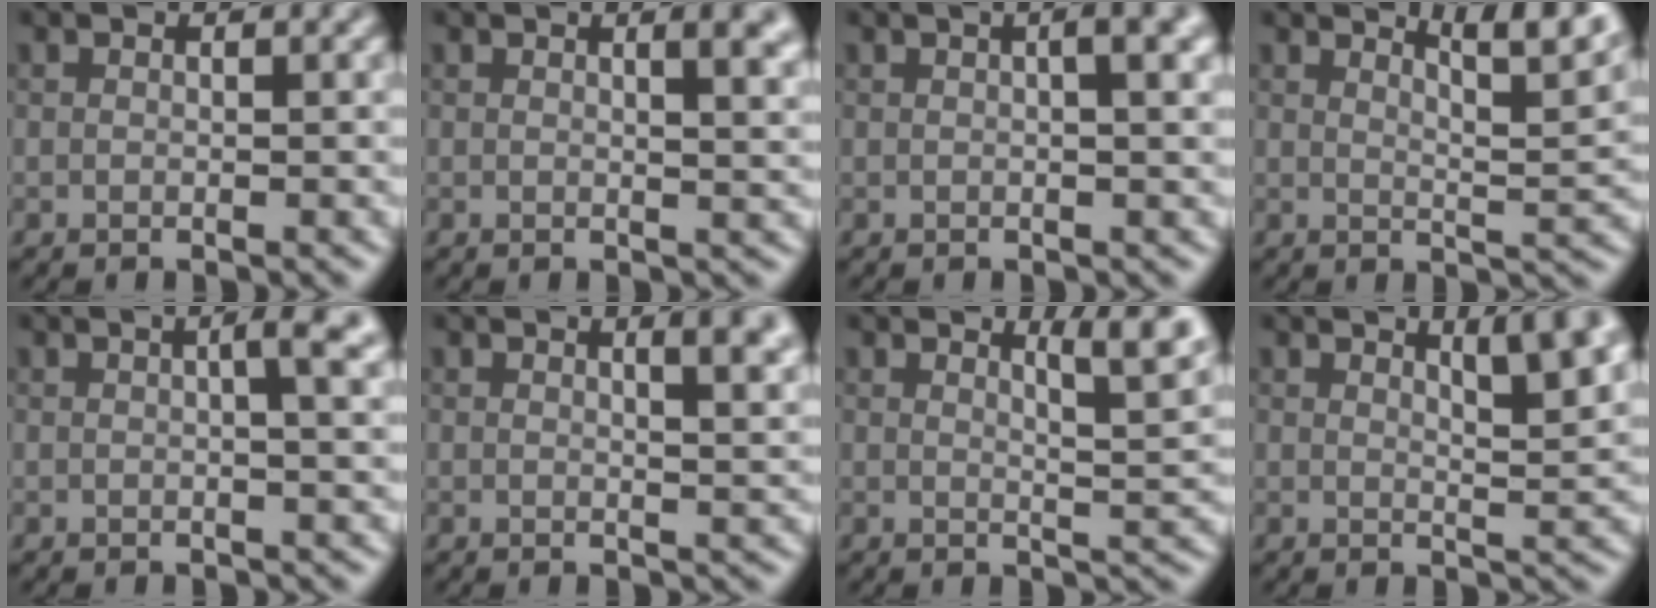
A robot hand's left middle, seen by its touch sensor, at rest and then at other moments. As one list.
[{"total": 4.0, "force": [1.6, 1.6, 3.3], "torque": [-0.021, 0.008, 0.017]}, {"total": 3.9, "force": [1.1, 1.3, 3.5], "torque": [-0.030, 0.010, 0.002]}, {"total": 5.6, "force": [4.2, 1.1, 3.5], "torque": [-0.045, 0.005, 0.053]}, {"total": 4.2, "force": [0.9, 1.3, 3.9], "torque": [-0.040, 0.017, 0.004]}, {"total": 4.9, "force": [2.1, 1.9, 3.9], "torque": [-0.020, 0.011, 0.019]}, {"total": 4.6, "force": [2.8, 1.1, 3.4], "torque": [-0.039, 0.000, 0.043]}, {"total": 4.6, "force": [2.6, 1.2, 3.6], "torque": [-0.039, 0.002, 0.036]}]